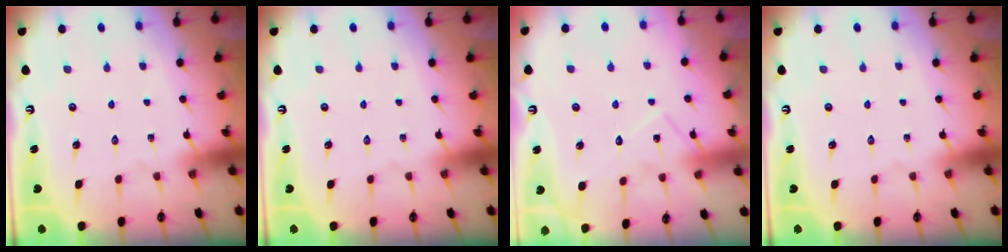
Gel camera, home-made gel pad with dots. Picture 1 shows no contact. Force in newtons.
{"total": 0.0}
{"total": 10.4, "press": 10.4, "slide": 0.7}
{"total": 0.0}